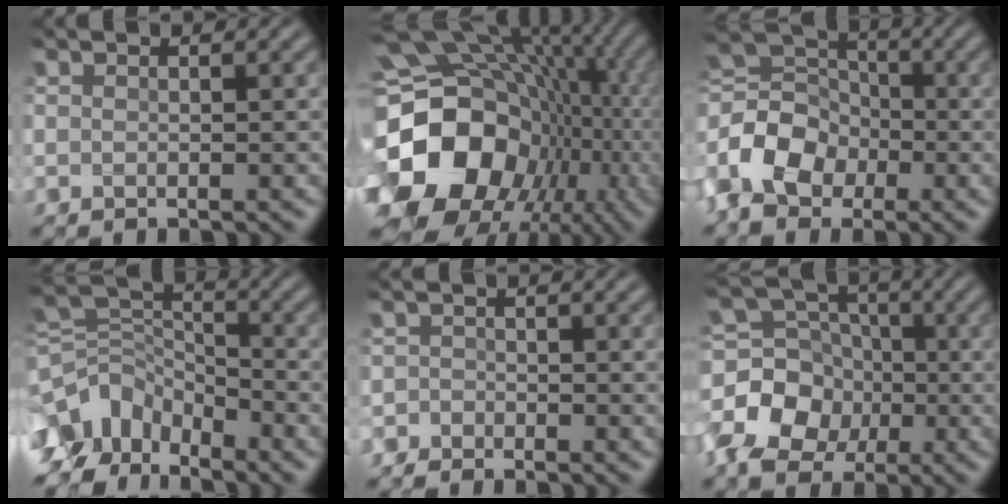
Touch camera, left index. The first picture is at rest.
{"total": 18.6, "force": [-2.5, 14.3, 11.7], "torque": [-0.239, -0.015, -0.024]}
{"total": 7.8, "force": [-3.1, 5.5, 4.5], "torque": [-0.104, 0.005, -0.064]}
{"total": 9.0, "force": [-5.3, 5.6, 4.7], "torque": [-0.108, 0.004, -0.100]}
{"total": 1.5, "force": [-1.1, 1.0, -0.2], "torque": [0.031, 0.012, -0.027]}
{"total": 7.9, "force": [-2.6, 6.1, 4.2], "torque": [-0.085, 0.003, -0.060]}